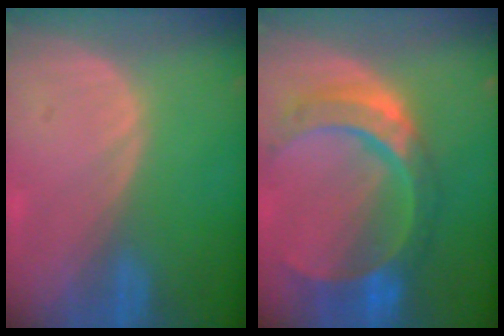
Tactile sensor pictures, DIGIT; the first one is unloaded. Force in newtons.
{"total": 10.9, "press": 9.2, "slide": 6.0}